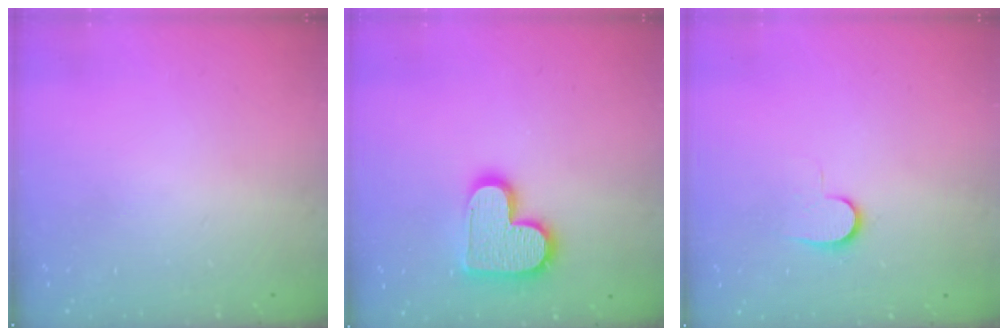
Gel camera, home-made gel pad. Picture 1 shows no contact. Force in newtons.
{"total": 15.1, "press": 15.1, "slide": 1.1}
{"total": 6.4, "press": 6.3, "slide": 0.7}